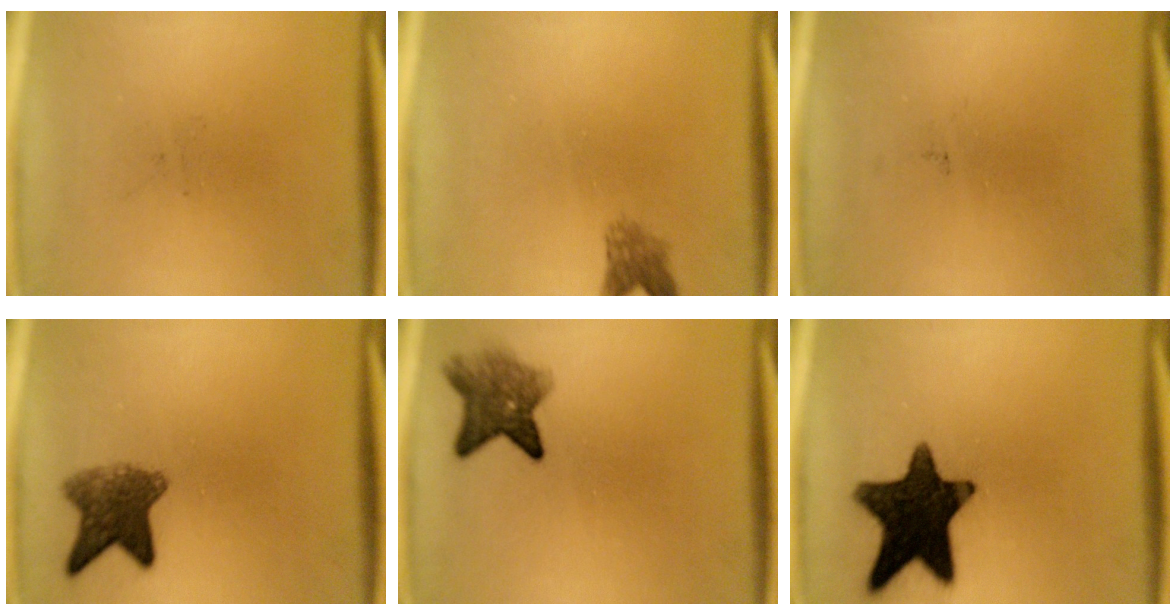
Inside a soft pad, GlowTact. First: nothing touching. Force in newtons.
{"total": 2.4}
{"total": 0.0}
{"total": 6.5}
{"total": 5.9}
{"total": 16.0}